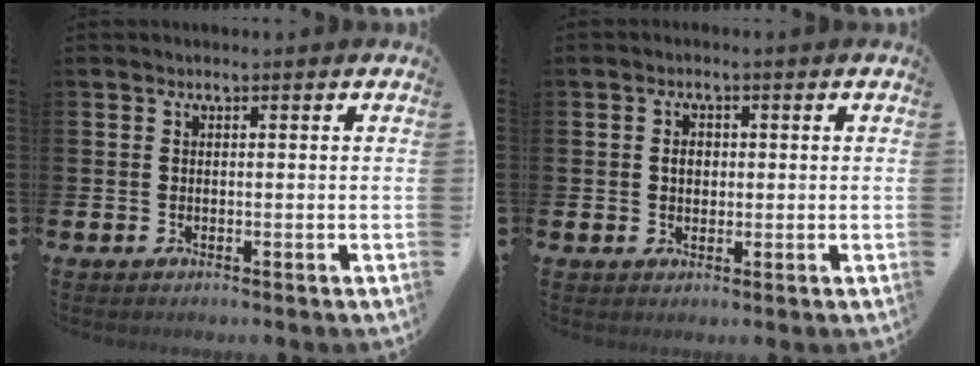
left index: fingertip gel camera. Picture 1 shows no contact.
{"total": 2.2, "force": [0.3, 1.7, 1.3], "torque": [-0.010, 0.002, 0.000]}